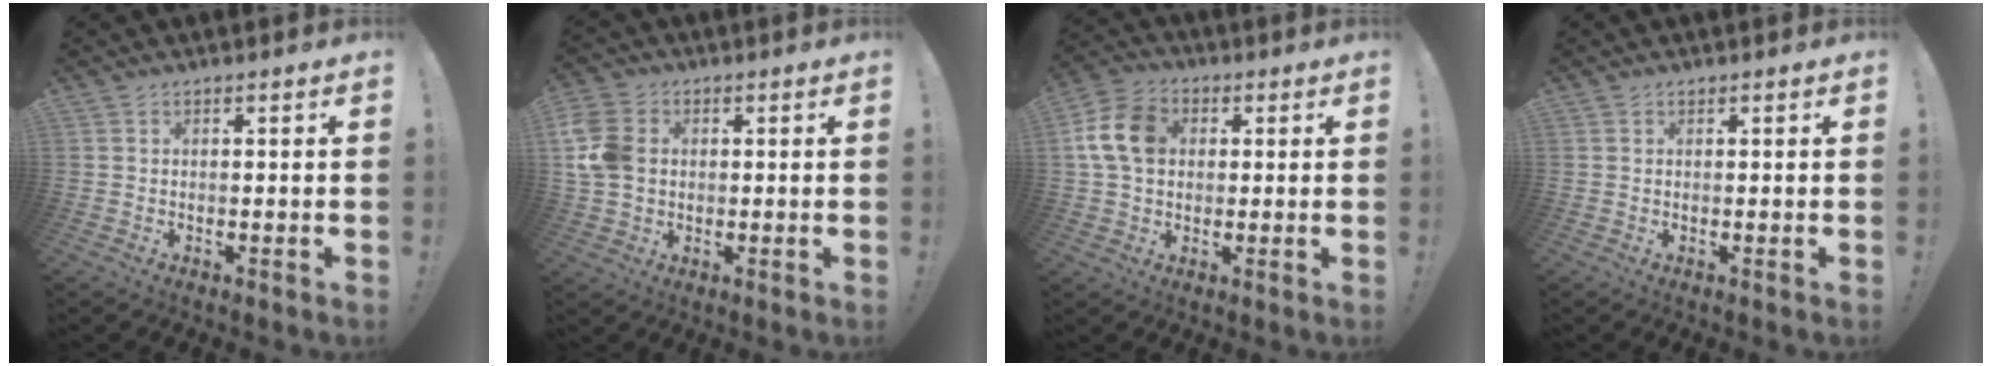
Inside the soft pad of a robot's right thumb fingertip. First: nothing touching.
{"total": 11.5, "force": [1.3, 9.2, 6.8], "torque": [-0.146, 0.006, 0.028]}
{"total": 13.2, "force": [2.3, 10.0, 8.2], "torque": [-0.148, 0.013, 0.050]}
{"total": 0.0}